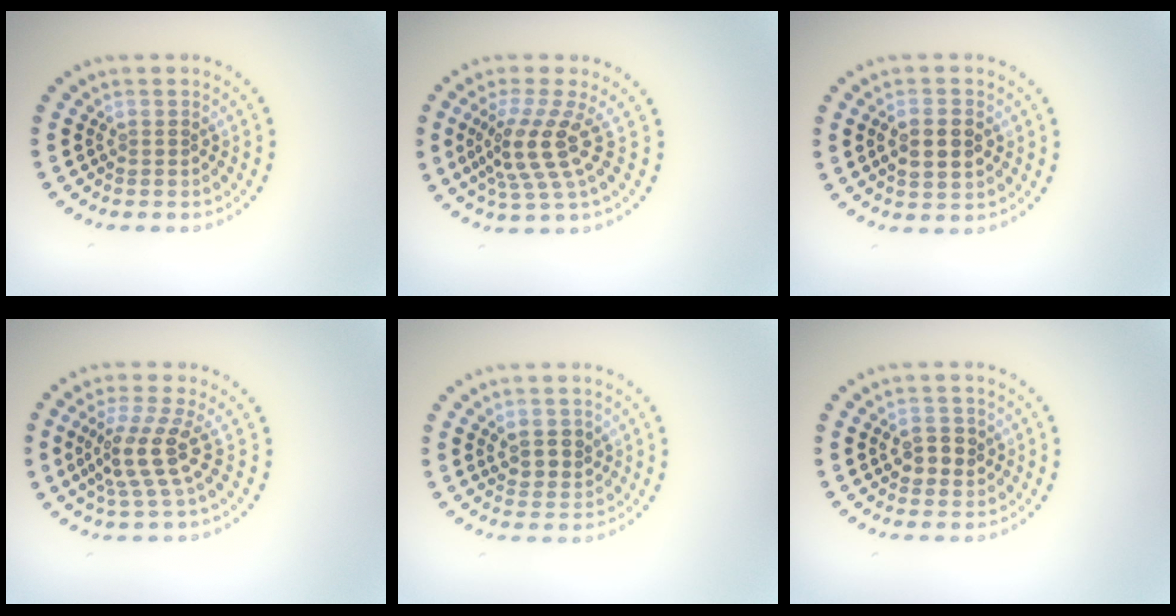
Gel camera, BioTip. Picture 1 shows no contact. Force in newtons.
{"total": 4.2, "press": 3.0, "slide": 3.0}
{"total": 3.2, "press": 3.2, "slide": 0.1}
{"total": 3.8, "press": 2.9, "slide": 2.4}
{"total": 2.4, "press": 2.3, "slide": 0.9}
{"total": 2.4, "press": 2.3, "slide": 0.4}